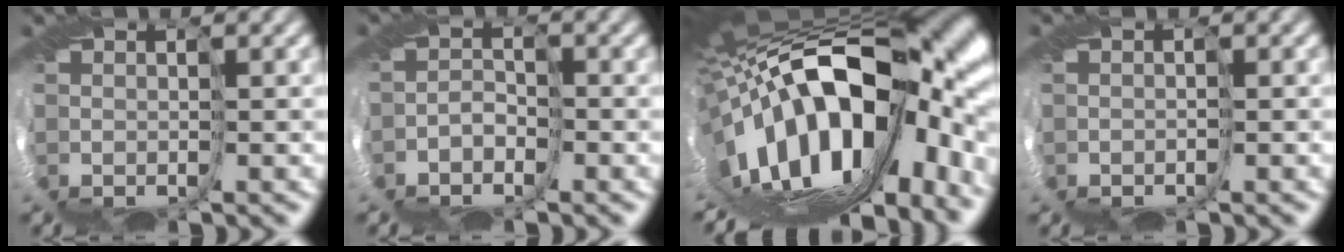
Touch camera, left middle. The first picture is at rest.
{"total": 2.1, "force": [-2.1, 0.1, 0.2], "torque": [-0.009, -0.002, -0.044]}
{"total": 20.2, "force": [-2.8, 10.2, 17.2], "torque": [-0.294, -0.032, -0.052]}
{"total": 0.6, "force": [-0.6, 0.0, 0.2], "torque": [-0.011, -0.003, -0.013]}